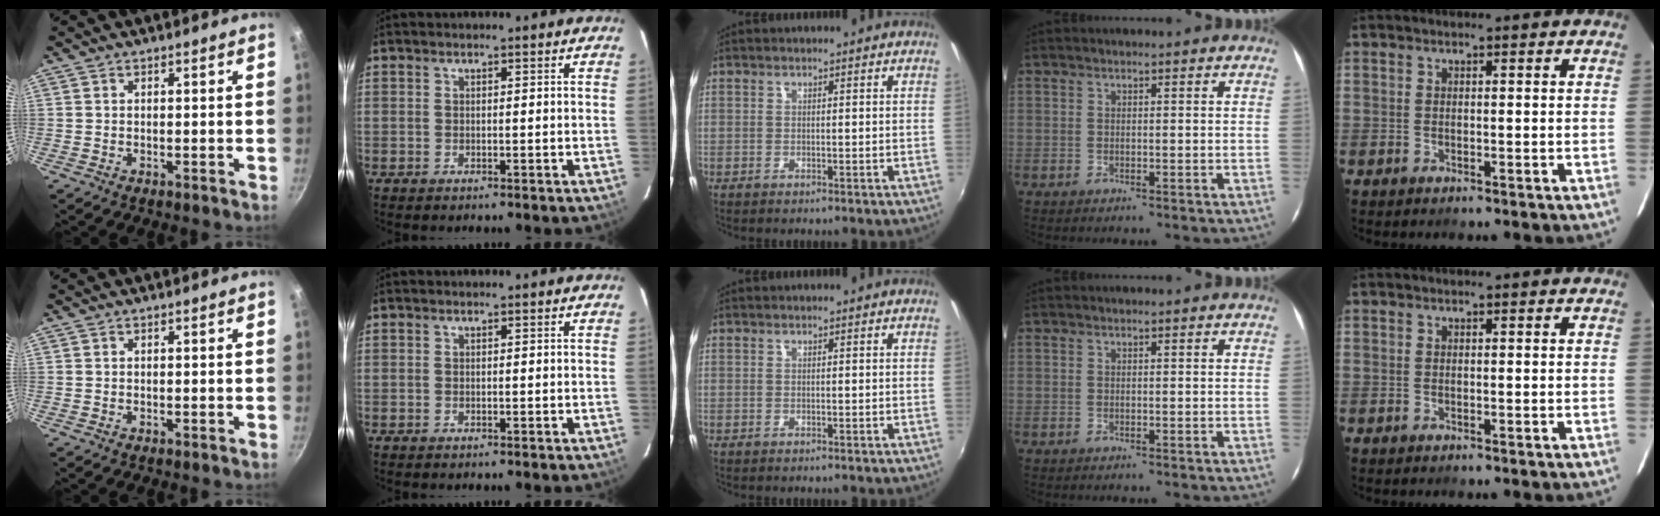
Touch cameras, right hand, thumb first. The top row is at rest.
{}